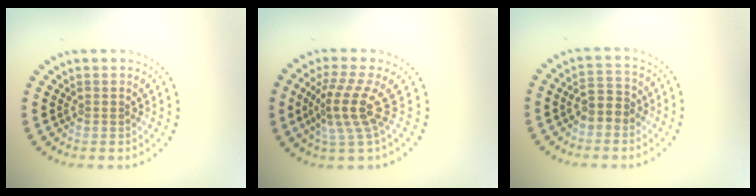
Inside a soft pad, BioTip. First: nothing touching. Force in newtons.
{"total": 3.8, "press": 2.7, "slide": 2.8}
{"total": 2.6, "press": 2.5, "slide": 0.7}